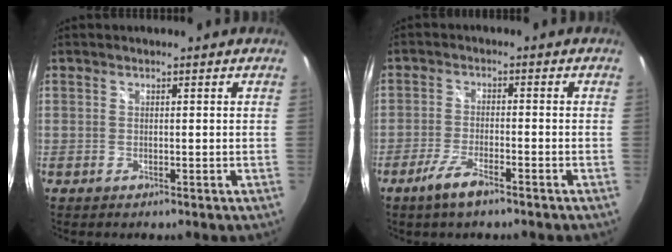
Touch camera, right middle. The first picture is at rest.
{"total": 5.2, "force": [-3.6, 0.9, 3.6], "torque": [-0.090, -0.008, -0.071]}